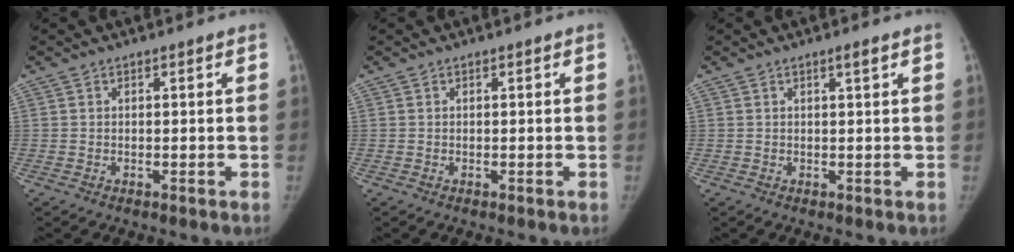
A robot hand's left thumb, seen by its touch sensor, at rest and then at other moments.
{"total": 0.0}
{"total": 1.3, "force": [0.7, 0.0, 1.1], "torque": [-0.014, -0.003, 0.013]}